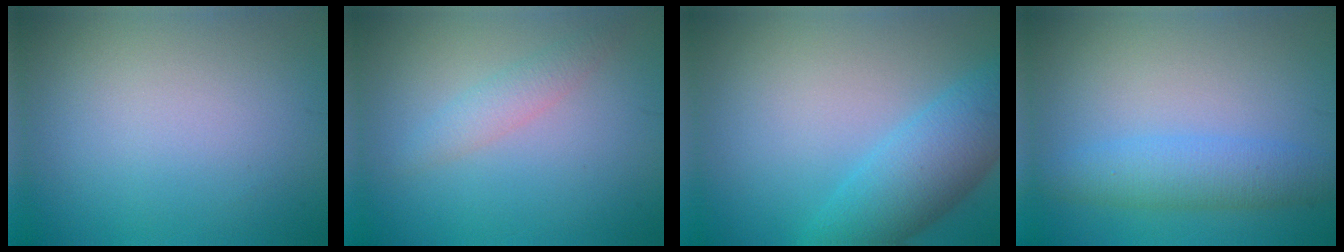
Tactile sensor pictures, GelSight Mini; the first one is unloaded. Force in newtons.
{"total": 1.9, "press": 1.9, "slide": 0.1}
{"total": 5.9, "press": 5.9, "slide": 0.2}
{"total": 3.8, "press": 3.8, "slide": 0.1}